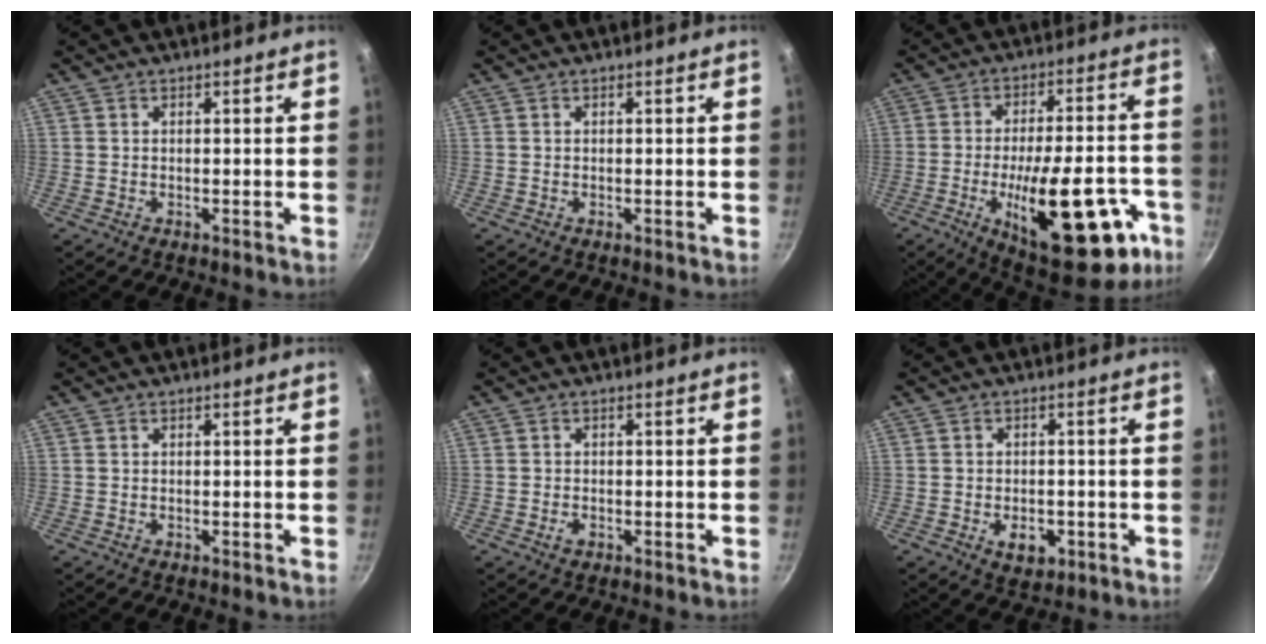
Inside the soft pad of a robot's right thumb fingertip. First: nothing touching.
{"total": 0.0}
{"total": 26.5, "force": [-10.1, 10.5, 22.2], "torque": [-0.272, 0.029, -0.132]}
{"total": 0.0}
{"total": 1.5, "force": [-0.7, 1.1, 0.8], "torque": [-0.012, 0.004, -0.011]}
{"total": 5.1, "force": [-1.7, 3.5, 3.3], "torque": [-0.036, 0.007, -0.018]}